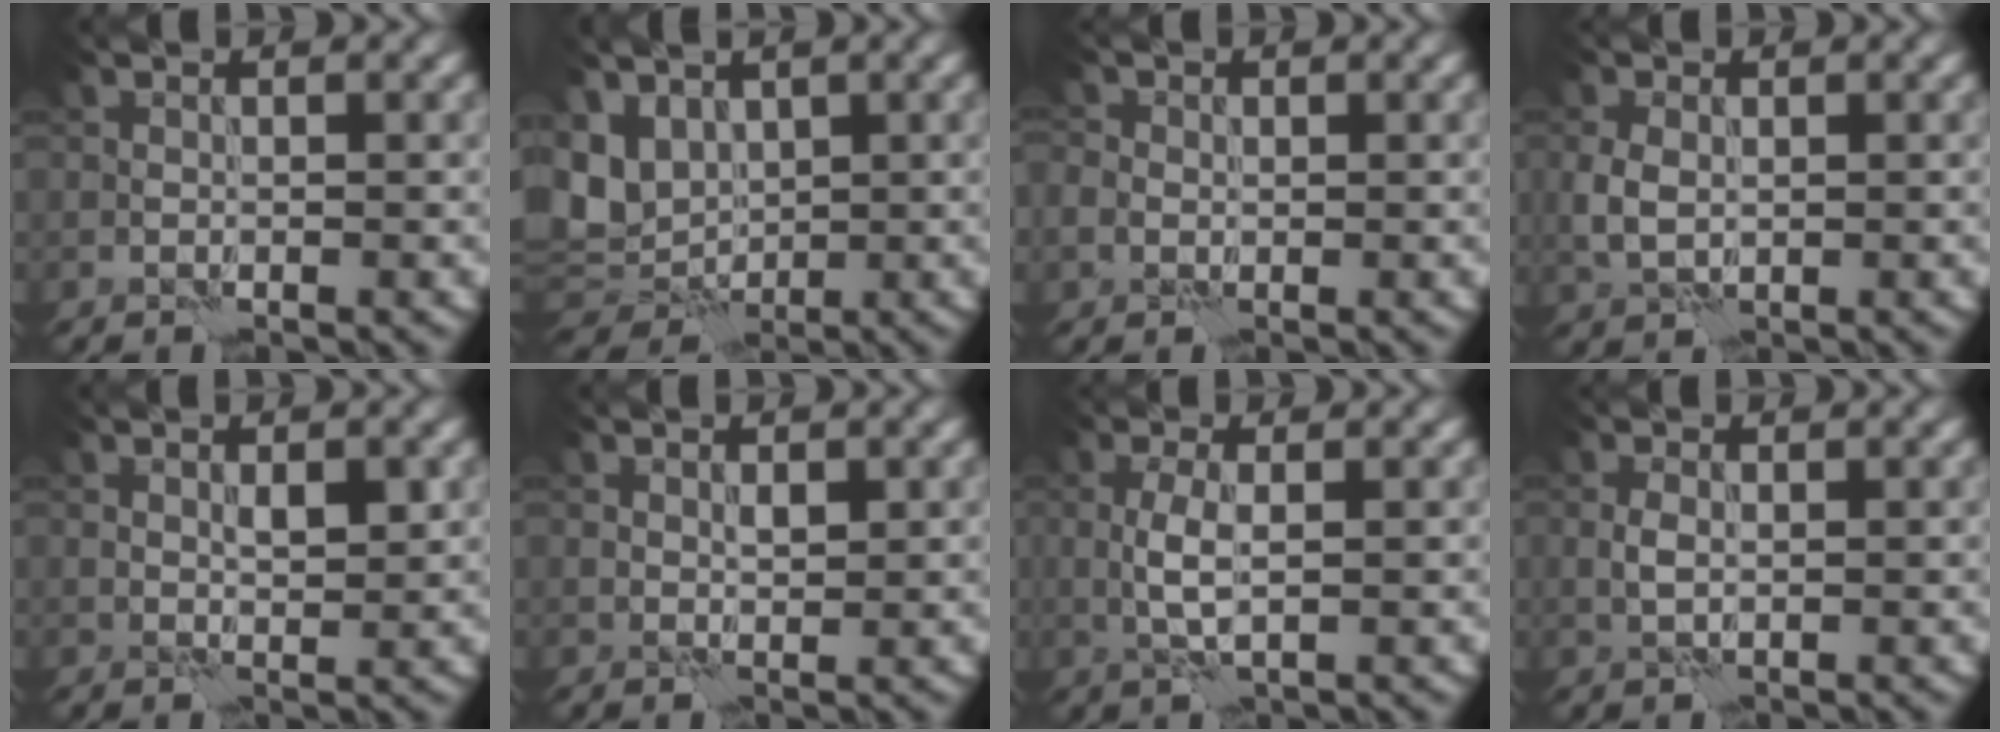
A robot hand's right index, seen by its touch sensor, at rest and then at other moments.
{"total": 6.0, "force": [1.8, 4.3, 3.7], "torque": [-0.081, 0.001, 0.035]}
{"total": 2.0, "force": [0.0, 1.8, 0.9], "torque": [-0.010, 0.002, -0.002]}
{"total": 2.4, "force": [0.1, 1.7, 1.7], "torque": [-0.044, 0.002, 0.001]}
{"total": 1.7, "force": [0.6, 0.6, 1.5], "torque": [-0.027, 0.003, 0.011]}
{"total": 0.9, "force": [0.4, 0.4, 0.7], "torque": [-0.012, 0.002, 0.009]}
{"total": 2.6, "force": [0.0, 0.7, 2.5], "torque": [-0.061, 0.005, -0.001]}
{"total": 1.2, "force": [0.0, 0.6, 1.0], "torque": [-0.026, 0.005, 0.000]}